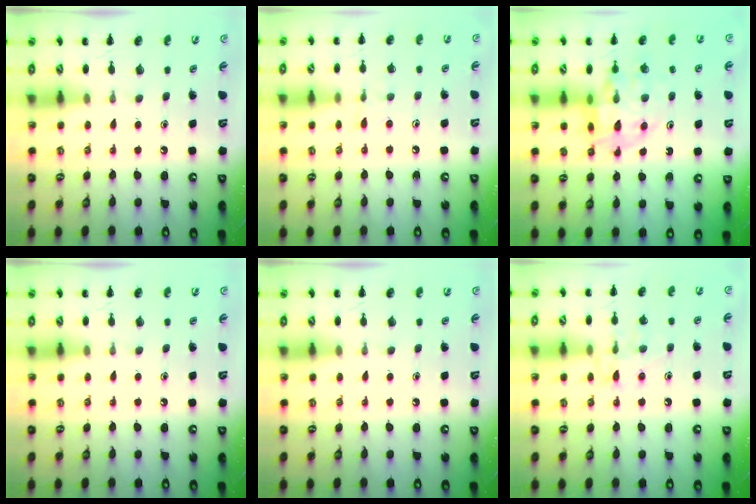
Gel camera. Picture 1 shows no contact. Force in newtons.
{"total": 5.7, "press": 5.3, "slide": 2.2}
{"total": 11.9, "press": 11.6, "slide": 2.8}
{"total": 0.0}
{"total": 0.0}
{"total": 9.3, "press": 9.2, "slide": 1.0}